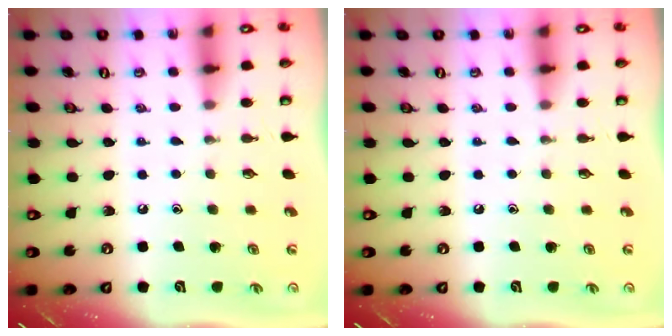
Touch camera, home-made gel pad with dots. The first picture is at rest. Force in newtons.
{"total": 0.0}